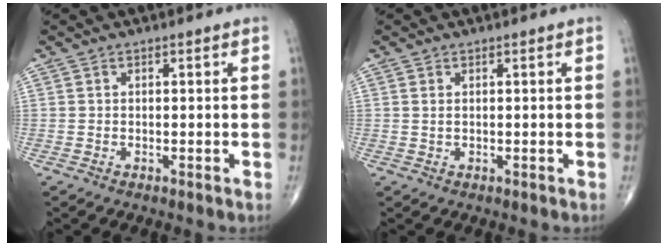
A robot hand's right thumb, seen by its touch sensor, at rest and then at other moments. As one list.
[{"total": 0.6, "force": [0.2, 0.3, 0.5], "torque": [-0.011, 0.002, 0.007]}]